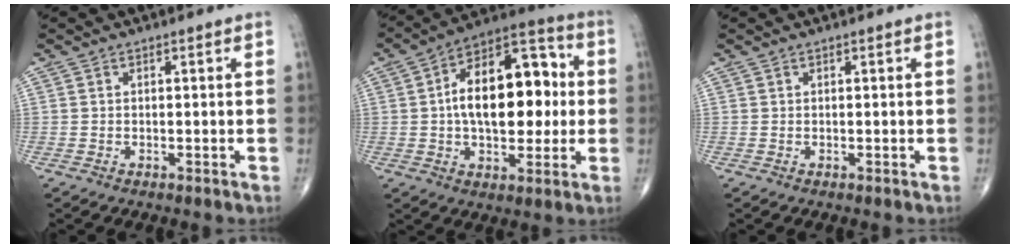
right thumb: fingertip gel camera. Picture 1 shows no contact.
{"total": 20.1, "force": [1.2, 11.0, 16.8], "torque": [-0.233, 0.030, 0.015]}
{"total": 0.0}